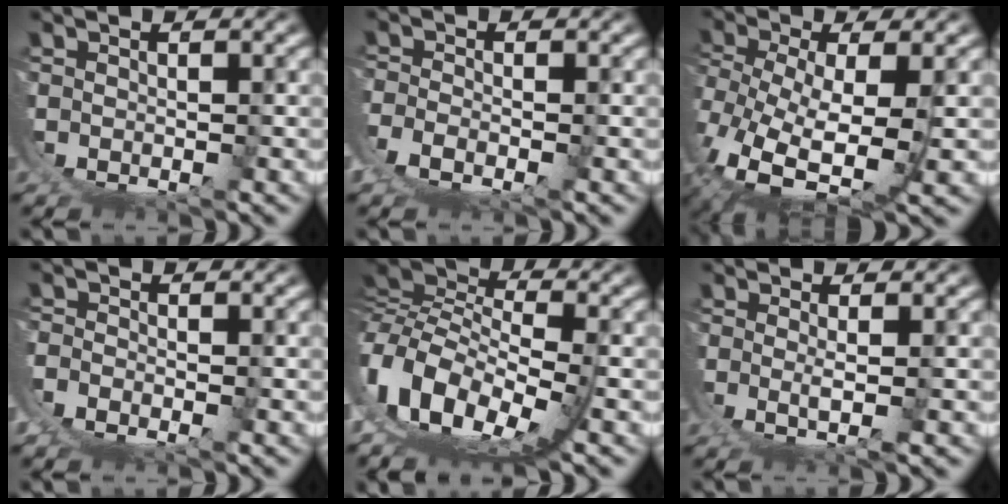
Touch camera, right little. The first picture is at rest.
{"total": 4.4, "force": [0.1, 3.2, 2.9], "torque": [-0.090, -0.021, 0.009]}
{"total": 8.3, "force": [-0.7, 5.1, 6.5], "torque": [-0.174, -0.052, 0.017]}
{"total": 4.5, "force": [-0.3, 3.8, 2.4], "torque": [-0.076, -0.018, -0.003]}
{"total": 12.3, "force": [2.2, 8.0, 9.1], "torque": [-0.204, -0.040, 0.050]}
{"total": 2.5, "force": [1.1, -0.7, 2.2], "torque": [-0.047, -0.012, 0.027]}